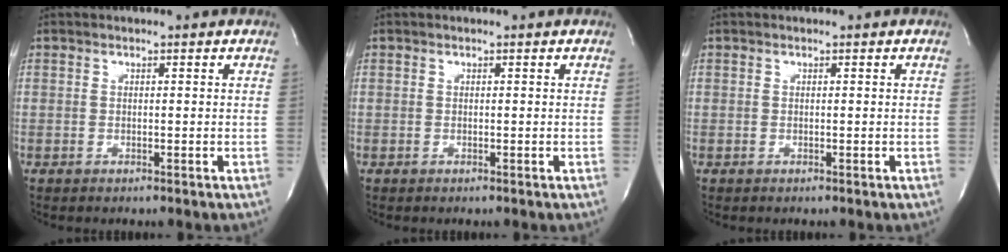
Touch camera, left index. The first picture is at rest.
{"total": 0.0}
{"total": 0.0}